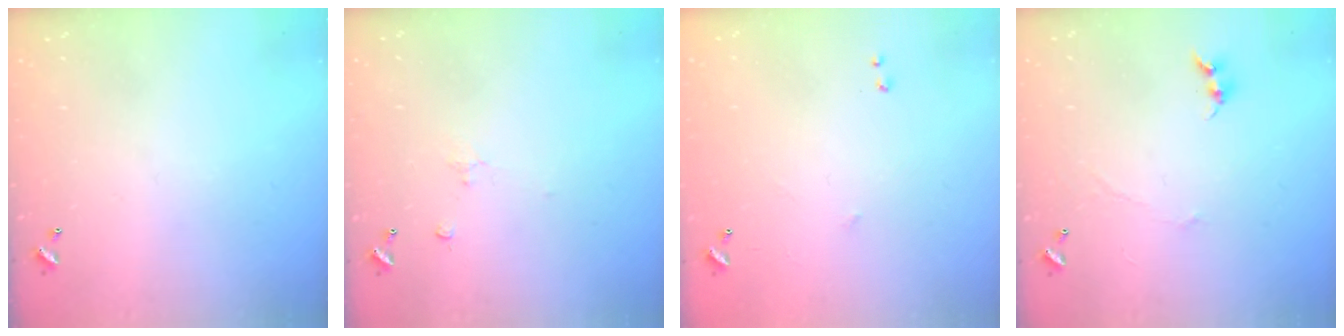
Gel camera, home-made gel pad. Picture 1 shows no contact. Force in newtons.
{"total": 1.1, "press": 0.9, "slide": 0.5}
{"total": 6.4, "press": 6.3, "slide": 0.8}
{"total": 0.7, "press": 0.4, "slide": 0.6}